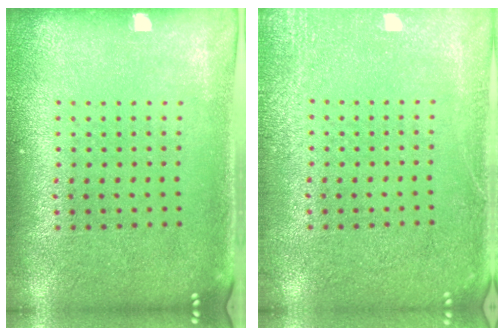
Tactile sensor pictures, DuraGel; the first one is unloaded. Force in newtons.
{"total": 2.8, "press": 2.7, "slide": 0.4}